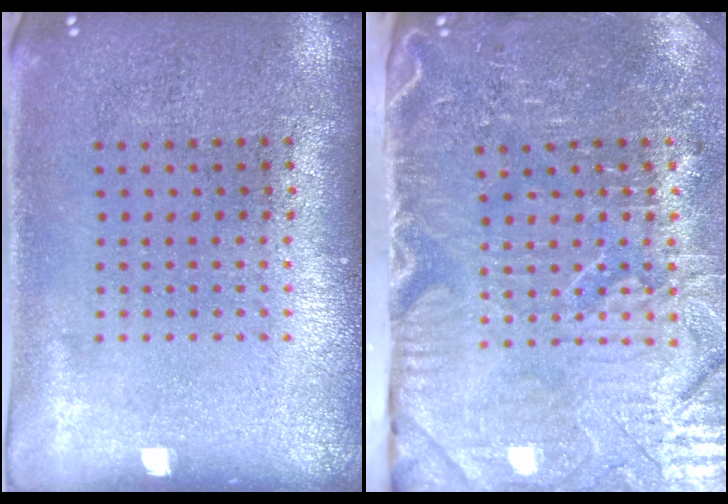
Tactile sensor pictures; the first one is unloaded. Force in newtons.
{"total": 5.1, "press": 4.3, "slide": 2.7}